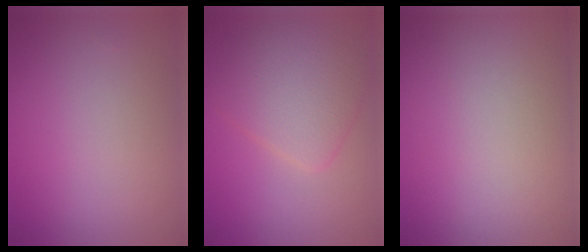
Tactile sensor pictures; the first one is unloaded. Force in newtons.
{"total": 4.8, "press": 4.8, "slide": 0.1}
{"total": 0.0}